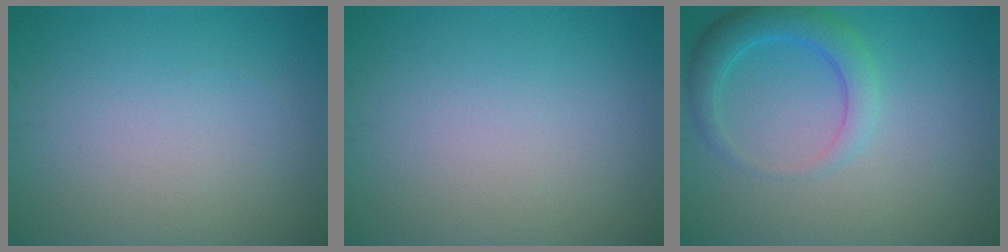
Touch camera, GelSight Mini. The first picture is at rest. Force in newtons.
{"total": 0.0}
{"total": 3.4, "press": 3.4, "slide": 0.2}